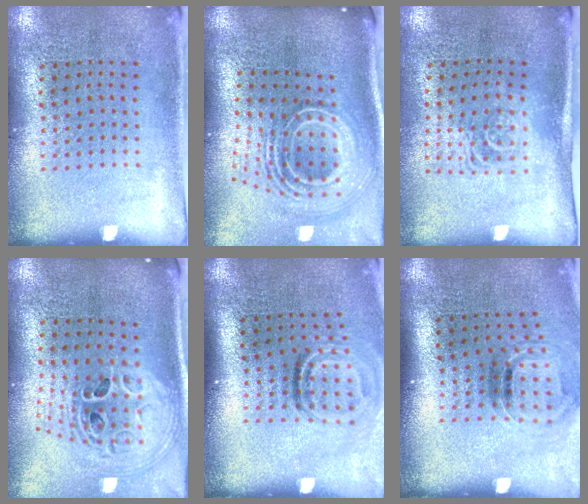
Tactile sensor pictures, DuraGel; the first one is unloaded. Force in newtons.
{"total": 3.2, "press": 2.0, "slide": 2.5}
{"total": 1.6, "press": 1.3, "slide": 1.0}
{"total": 2.3, "press": 1.7, "slide": 1.6}
{"total": 1.9, "press": 1.1, "slide": 1.5}
{"total": 1.2, "press": 0.9, "slide": 0.8}